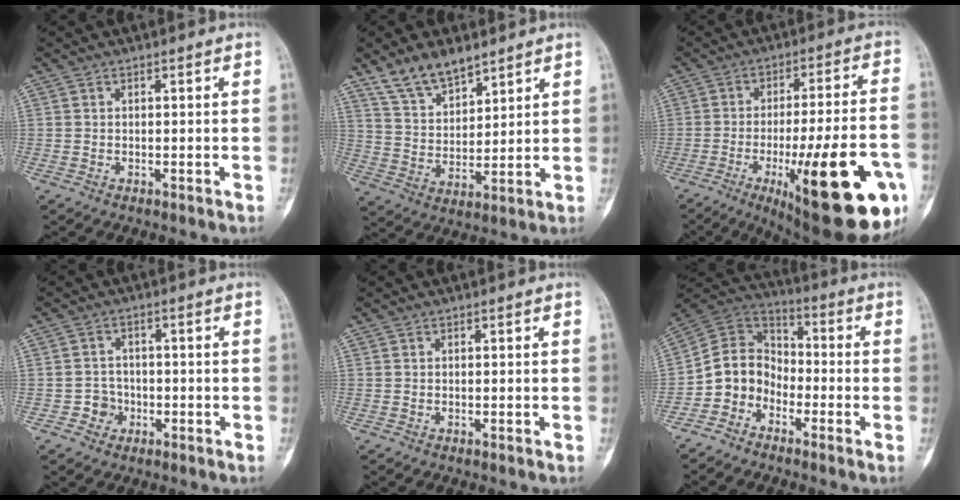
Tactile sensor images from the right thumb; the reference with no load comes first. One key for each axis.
{"total": 9.8, "fx": 7.5, "fy": 4.2, "fz": 4.7, "tx": -0.068, "ty": -0.042, "tz": 0.151}
{"total": 27.8, "fx": -10.1, "fy": 7.5, "fz": 24.8, "tx": -0.303, "ty": 0.020, "tz": -0.130}
{"total": 3.4, "fx": -1.3, "fy": 3.1, "fz": 0.5, "tx": 0.015, "ty": 0.014, "tz": -0.026}
{"total": 0.0}
{"total": 10.2, "fx": -4.1, "fy": 8.4, "fz": 4.1, "tx": -0.049, "ty": 0.067, "tz": -0.094}